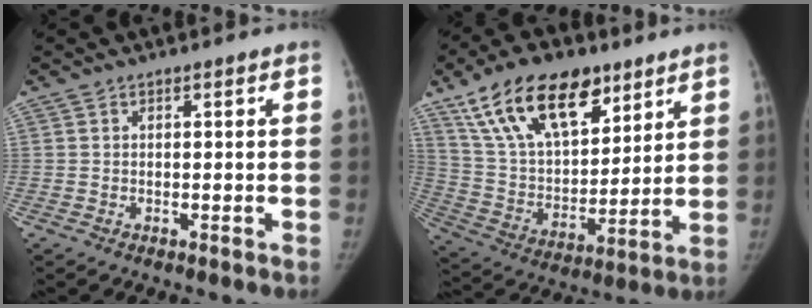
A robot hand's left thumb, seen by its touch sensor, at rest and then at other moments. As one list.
[{"total": 22.4, "force": [13.5, 11.6, 13.6], "torque": [-0.209, -0.035, 0.248]}]